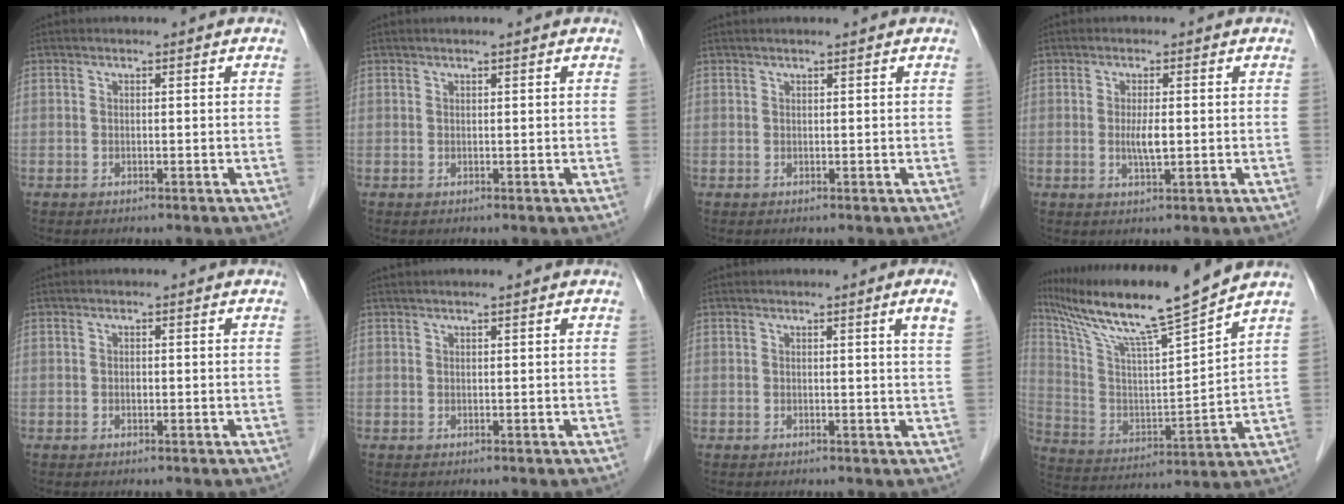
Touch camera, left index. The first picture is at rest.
{"total": 1.0, "force": [0.8, 0.0, 0.6], "torque": [-0.011, 0.010, 0.015]}
{"total": 1.9, "force": [1.6, -0.1, 1.0], "torque": [-0.010, 0.021, 0.026]}
{"total": 2.8, "force": [-0.1, 0.5, 2.7], "torque": [-0.055, -0.005, 0.000]}
{"total": 0.6, "force": [-0.1, 0.4, 0.5], "torque": [-0.009, 0.000, -0.003]}
{"total": 2.4, "force": [1.9, -0.1, 1.4], "torque": [-0.015, 0.024, 0.032]}
{"total": 2.4, "force": [1.2, -0.8, 1.9], "torque": [-0.025, -0.009, 0.017]}
{"total": 17.5, "force": [14.5, -0.8, 9.9], "torque": [-0.185, 0.005, 0.257]}